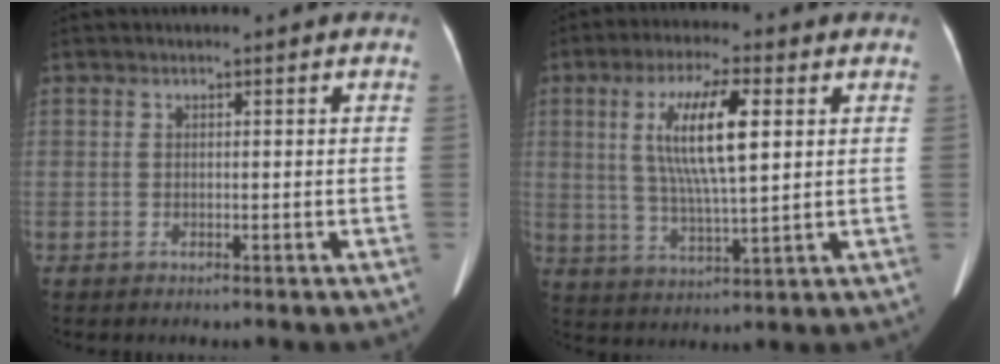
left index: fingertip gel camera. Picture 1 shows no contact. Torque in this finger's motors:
{"motor_torque": [0.42, -0.24, 0.31, 0.08]}